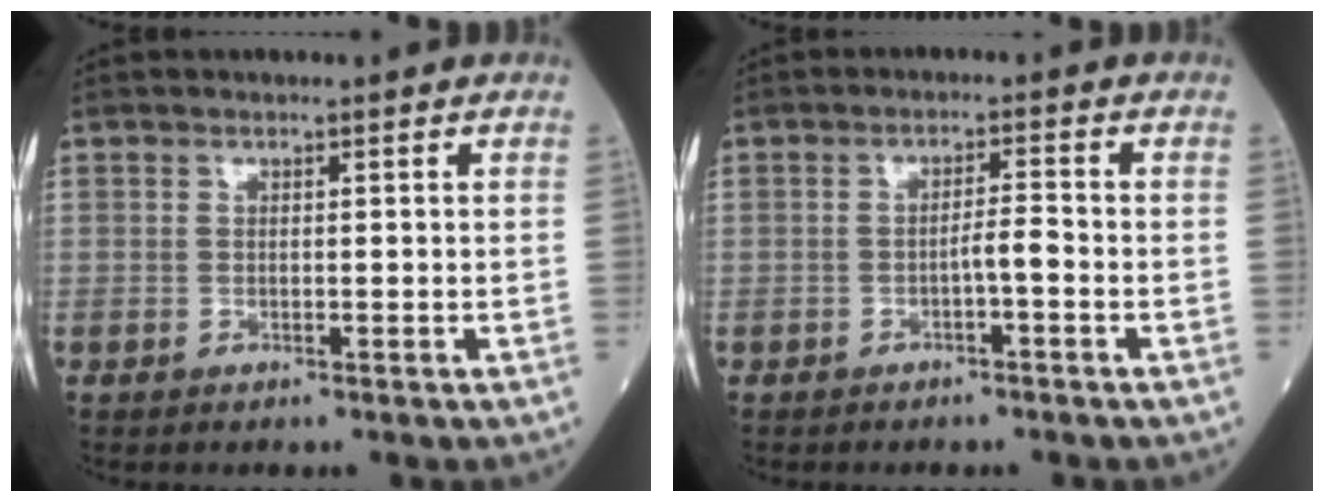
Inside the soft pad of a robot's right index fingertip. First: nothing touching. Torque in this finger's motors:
{"motor_torque": [0.42, -0.25, 0.17, 0.05]}